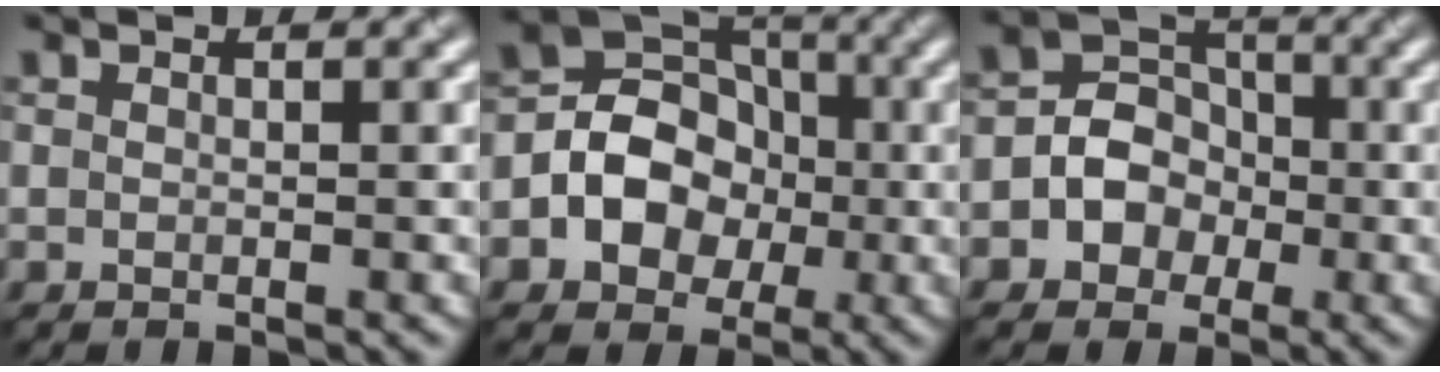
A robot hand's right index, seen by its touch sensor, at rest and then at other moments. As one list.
[{"total": 7.1, "force": [-1.5, 5.8, 3.8], "torque": [-0.042, -0.001, -0.047]}, {"total": 4.3, "force": [-1.3, 3.7, 1.8], "torque": [0.000, 0.002, -0.042]}]